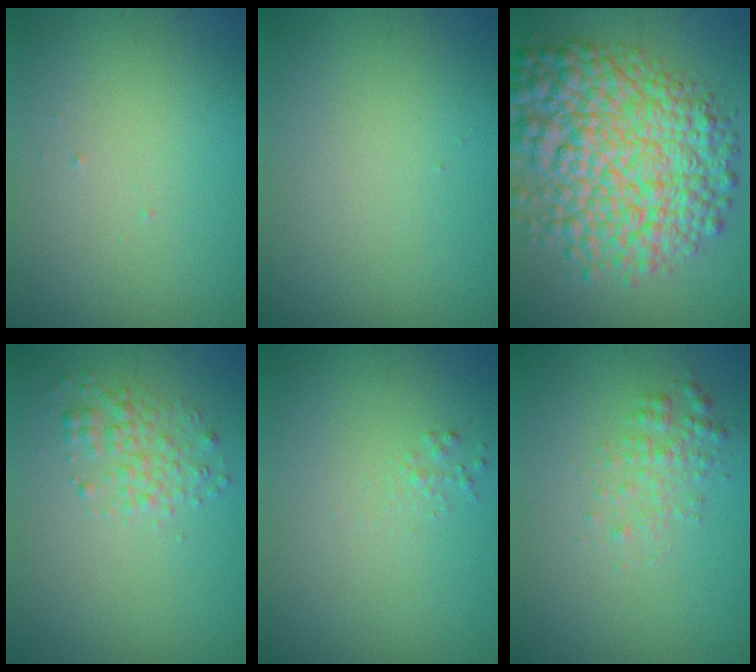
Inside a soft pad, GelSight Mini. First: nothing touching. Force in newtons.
{"total": 0.0}
{"total": 11.6, "press": 11.6, "slide": 0.4}
{"total": 2.0, "press": 2.0, "slide": 0.1}
{"total": 0.6, "press": 0.6, "slide": 0.0}
{"total": 1.8, "press": 1.8, "slide": 0.0}